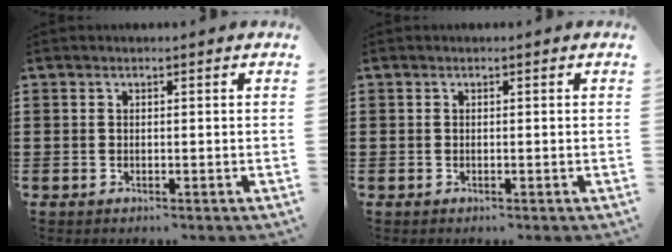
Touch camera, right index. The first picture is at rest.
{"total": 0.0}